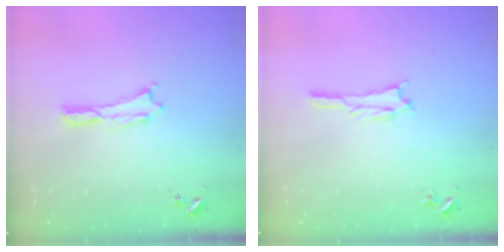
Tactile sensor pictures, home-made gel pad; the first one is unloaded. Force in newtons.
{"total": 1.1, "press": 1.1, "slide": 0.1}